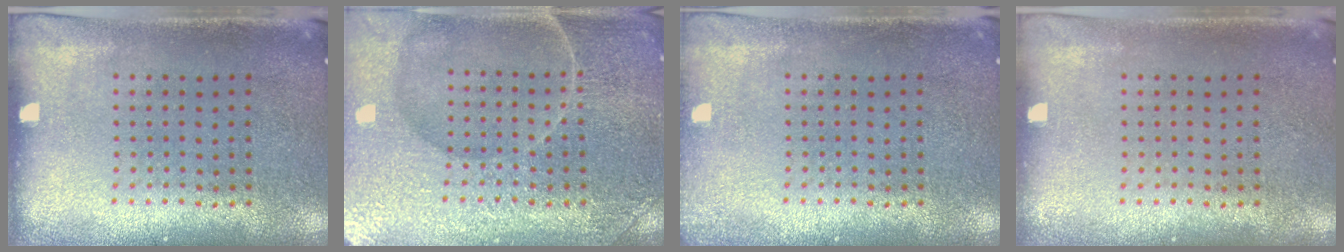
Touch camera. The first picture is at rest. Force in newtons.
{"total": 4.7, "press": 4.6, "slide": 0.5}
{"total": 1.0, "press": 1.0, "slide": 0.3}
{"total": 0.0}